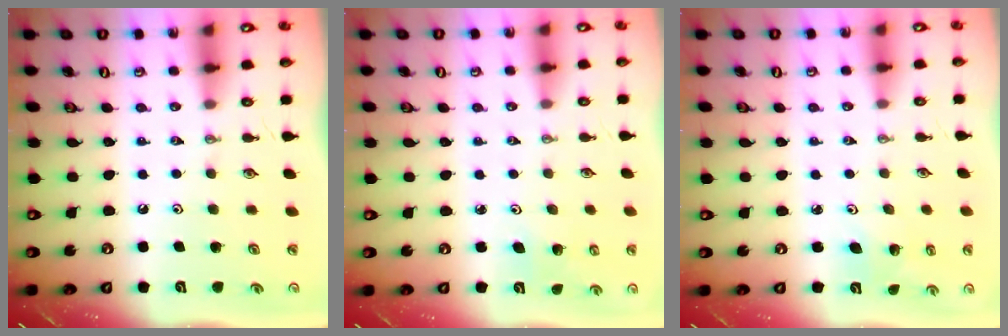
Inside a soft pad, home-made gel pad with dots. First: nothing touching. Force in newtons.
{"total": 3.0, "press": 2.9, "slide": 0.9}
{"total": 2.8, "press": 2.4, "slide": 1.5}